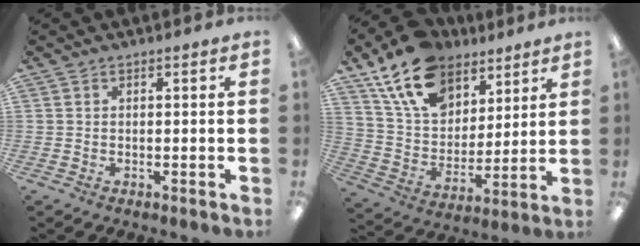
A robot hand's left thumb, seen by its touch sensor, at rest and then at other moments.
{"total": 17.9, "force": [12.2, 10.5, 7.8], "torque": [-0.149, -0.057, 0.227]}